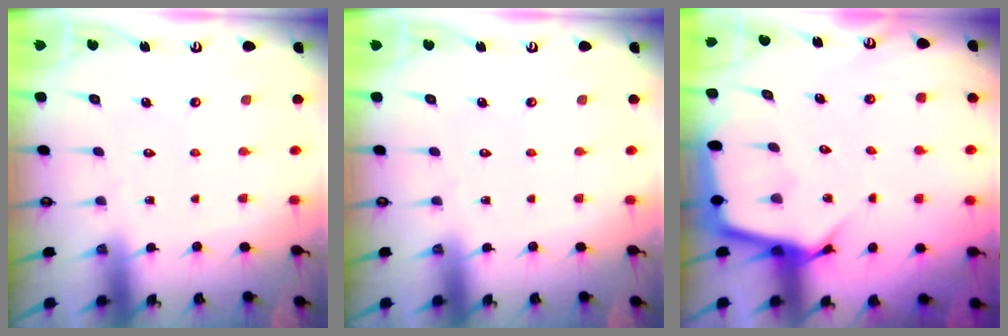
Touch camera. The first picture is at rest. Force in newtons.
{"total": 0.0}
{"total": 6.4, "press": 6.4, "slide": 0.6}